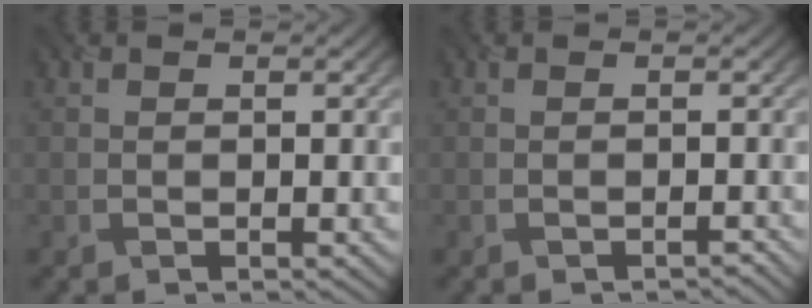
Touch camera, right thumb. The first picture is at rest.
{"total": 0.8, "force": [-0.7, -0.1, -0.2], "torque": [0.002, -0.001, -0.014]}